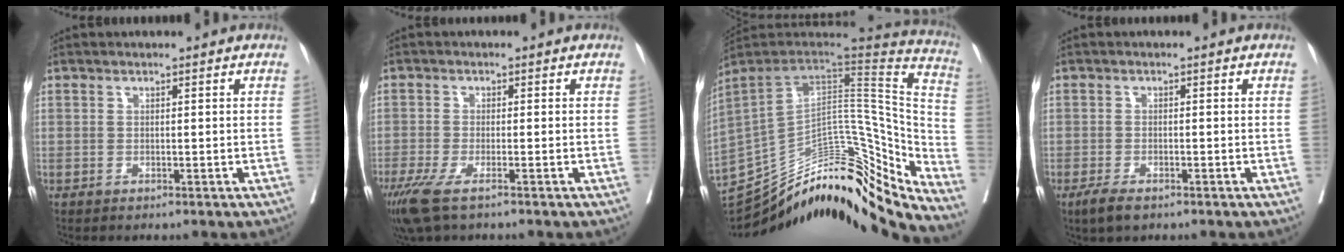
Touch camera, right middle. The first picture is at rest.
{"total": 5.8, "force": [-4.0, 0.6, 4.2], "torque": [-0.073, -0.016, -0.068]}
{"total": 31.5, "force": [-25.6, 7.4, 16.8], "torque": [-0.220, 0.015, -0.365]}
{"total": 3.0, "force": [-1.8, 0.9, 2.1], "torque": [-0.044, -0.004, -0.032]}